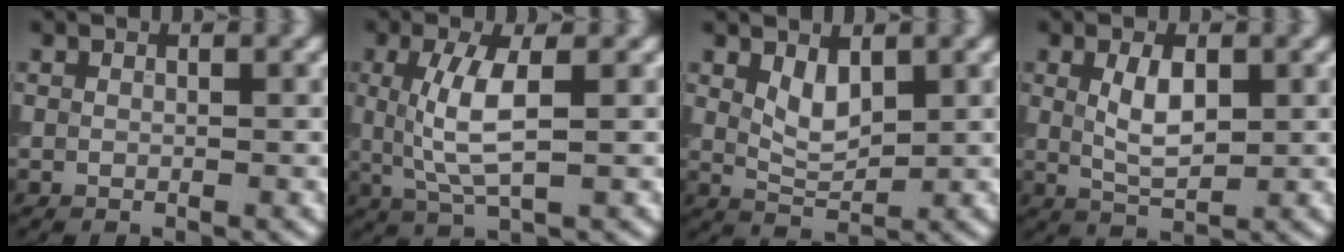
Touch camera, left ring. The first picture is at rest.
{"total": 4.7, "force": [0.6, 1.4, 4.5], "torque": [-0.095, 0.002, 0.013]}
{"total": 2.6, "force": [1.1, 1.3, 2.0], "torque": [-0.042, -0.005, 0.025]}
{"total": 3.3, "force": [0.7, 1.6, 2.8], "torque": [-0.060, 0.000, 0.017]}